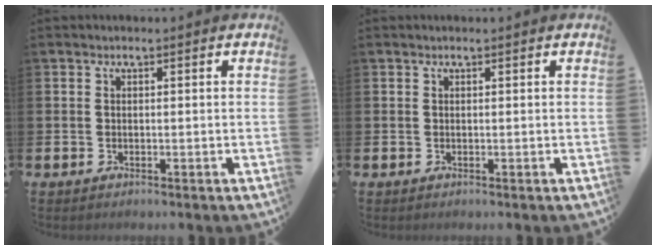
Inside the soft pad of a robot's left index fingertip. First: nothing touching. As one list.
[{"total": 0.0}]